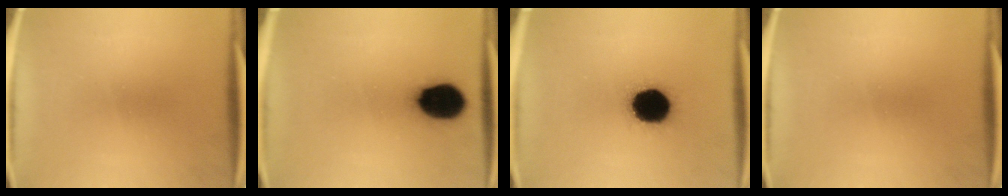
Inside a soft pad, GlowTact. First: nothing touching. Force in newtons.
{"total": 13.6}
{"total": 17.0}
{"total": 0.0}